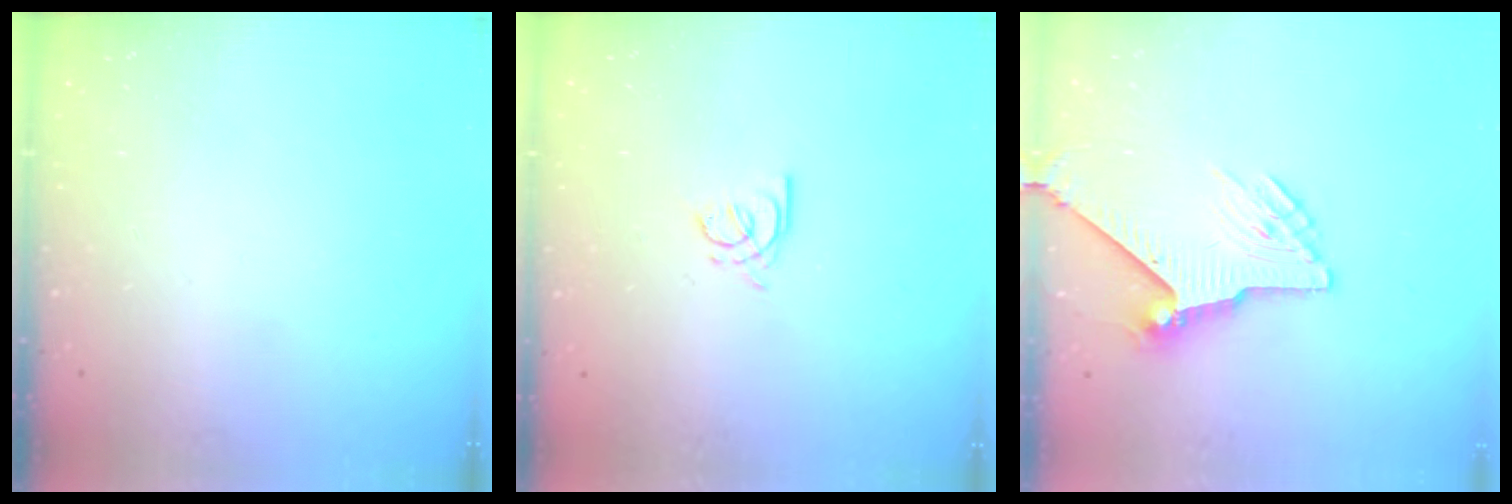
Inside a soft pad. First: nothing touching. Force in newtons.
{"total": 3.9, "press": 3.9, "slide": 0.7}
{"total": 9.6, "press": 9.5, "slide": 1.0}